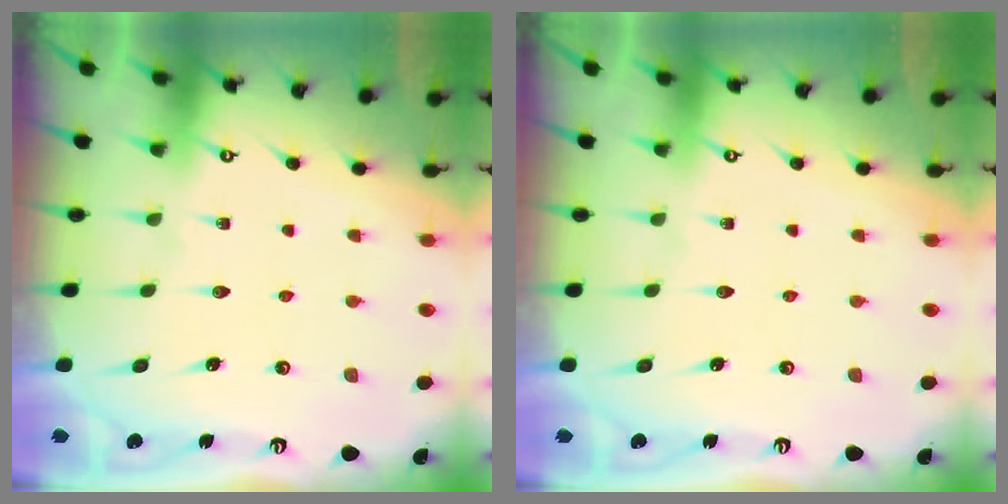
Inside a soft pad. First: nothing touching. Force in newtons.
{"total": 0.0}